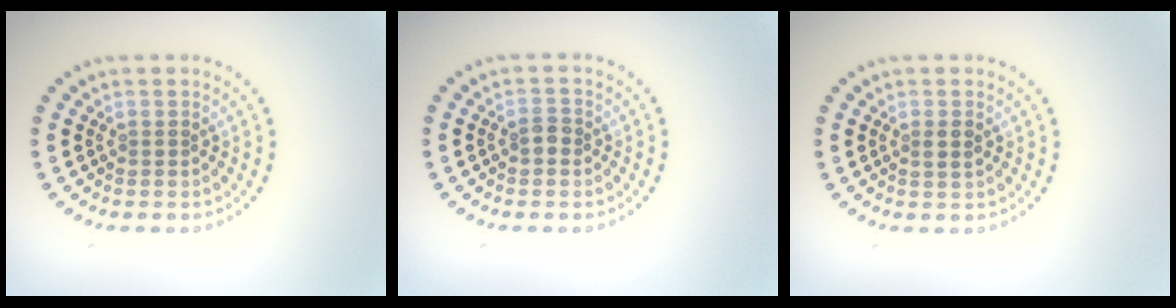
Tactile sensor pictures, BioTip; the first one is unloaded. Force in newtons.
{"total": 1.3, "press": 1.2, "slide": 0.3}
{"total": 1.2, "press": 1.2, "slide": 0.3}